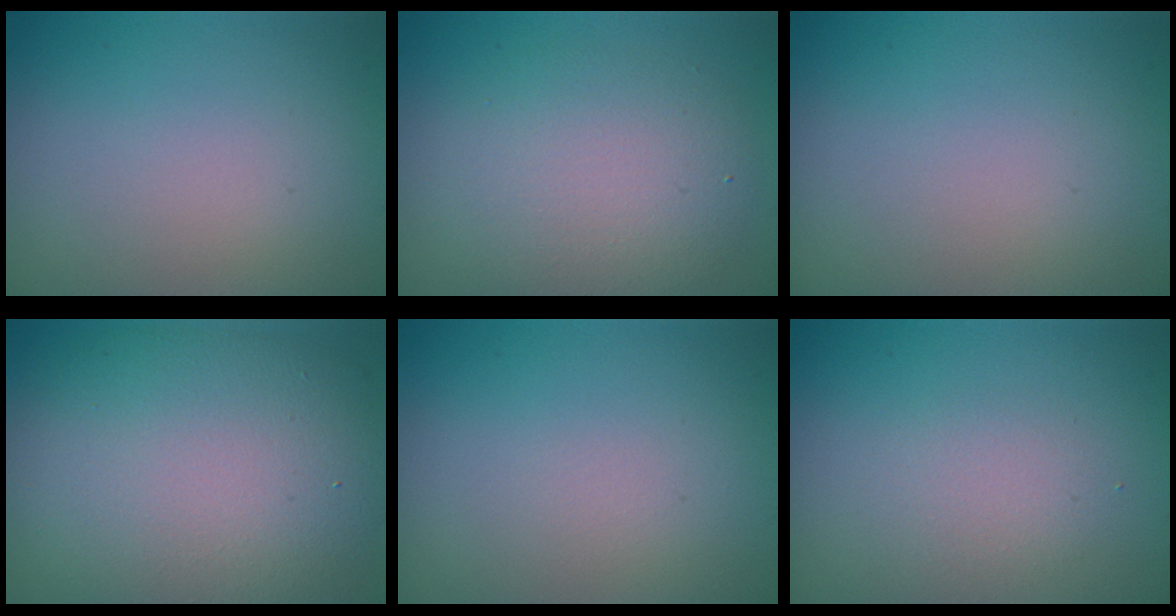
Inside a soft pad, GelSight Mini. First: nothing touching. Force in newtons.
{"total": 5.2, "press": 5.2, "slide": 0.1}
{"total": 0.0}
{"total": 11.1, "press": 11.1, "slide": 1.2}
{"total": 0.0}
{"total": 1.6, "press": 1.6, "slide": 0.2}